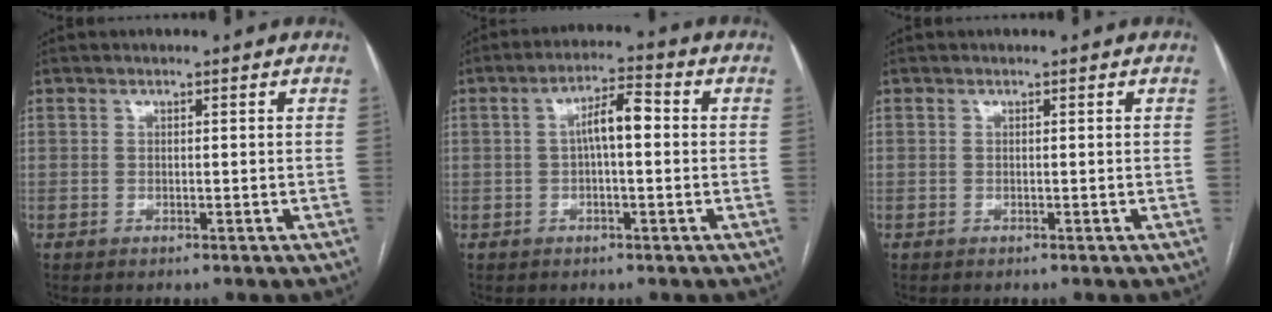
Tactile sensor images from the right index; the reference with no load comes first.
{"total": 5.7, "force": [0.3, 1.4, 5.5], "torque": [-0.097, 0.022, 0.004]}
{"total": 0.0}